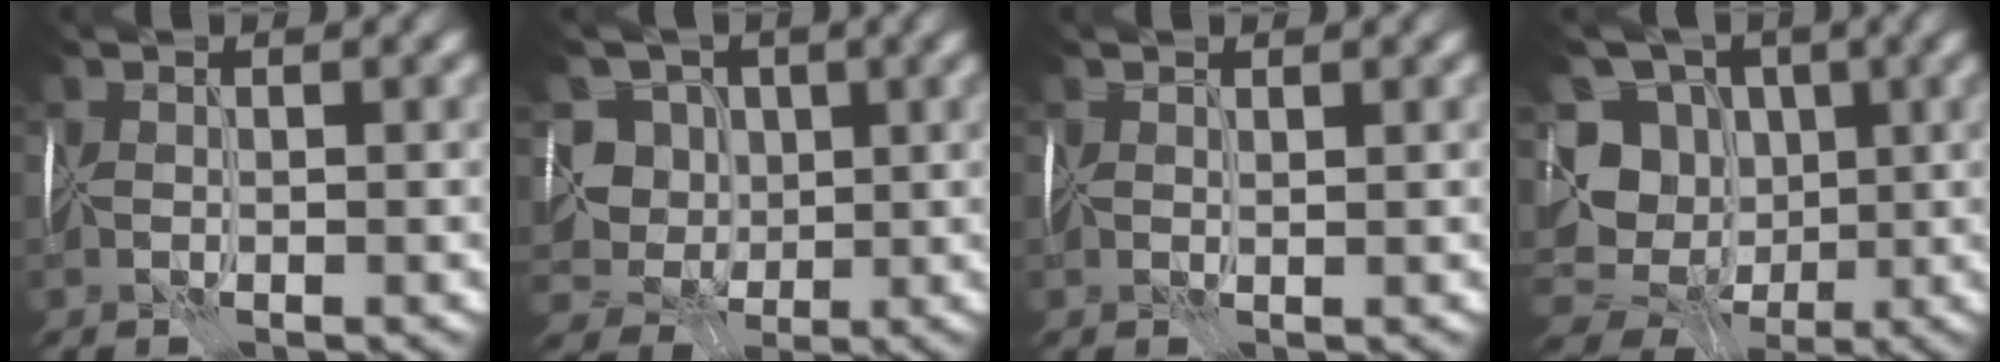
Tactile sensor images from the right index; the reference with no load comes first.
{"total": 4.0, "force": [1.2, 3.7, 1.1], "torque": [-0.009, -0.001, 0.006]}
{"total": 0.7, "force": [0.6, -0.1, 0.0], "torque": [0.004, 0.001, 0.011]}
{"total": 8.5, "force": [0.0, 7.8, 3.4], "torque": [-0.053, -0.007, -0.009]}